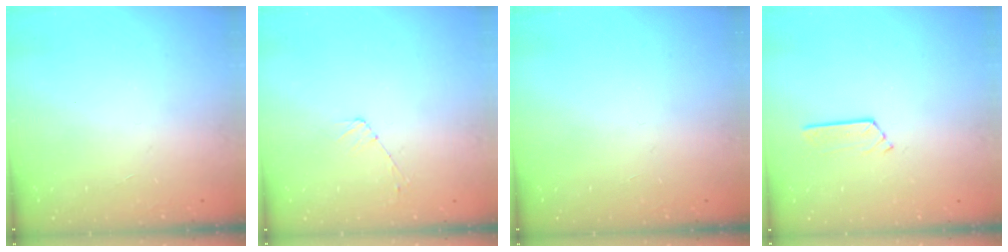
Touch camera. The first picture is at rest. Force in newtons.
{"total": 3.8, "press": 3.8, "slide": 0.5}
{"total": 0.0}
{"total": 2.9, "press": 2.9, "slide": 0.3}